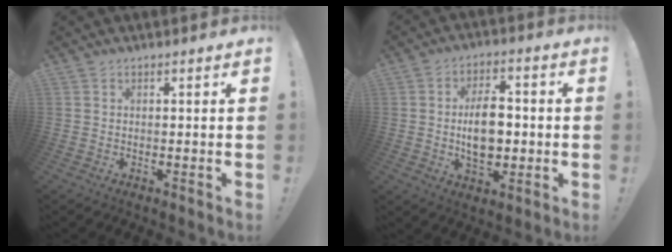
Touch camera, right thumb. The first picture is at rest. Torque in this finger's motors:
{"motor_torque": [1.91, 1.82, 1.47, -0.38, 0.07]}